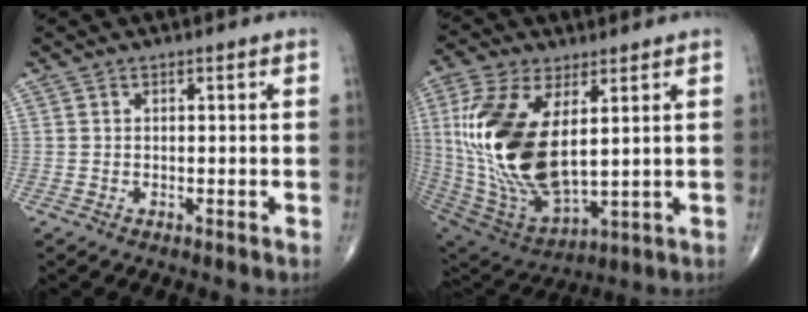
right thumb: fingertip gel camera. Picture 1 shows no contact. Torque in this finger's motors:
{"motor_torque": [1.51, 3.50, 1.85, 0.17, 0.81]}